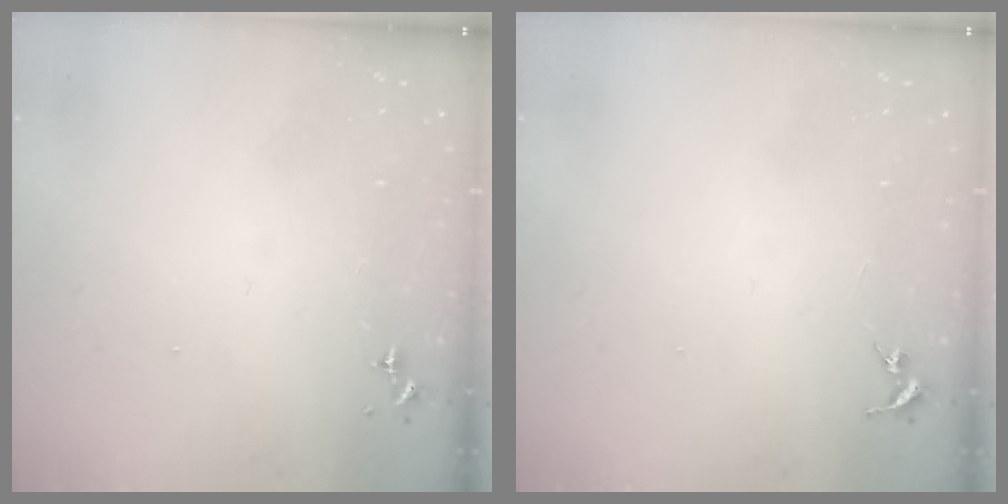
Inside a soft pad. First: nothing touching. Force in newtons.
{"total": 0.0}